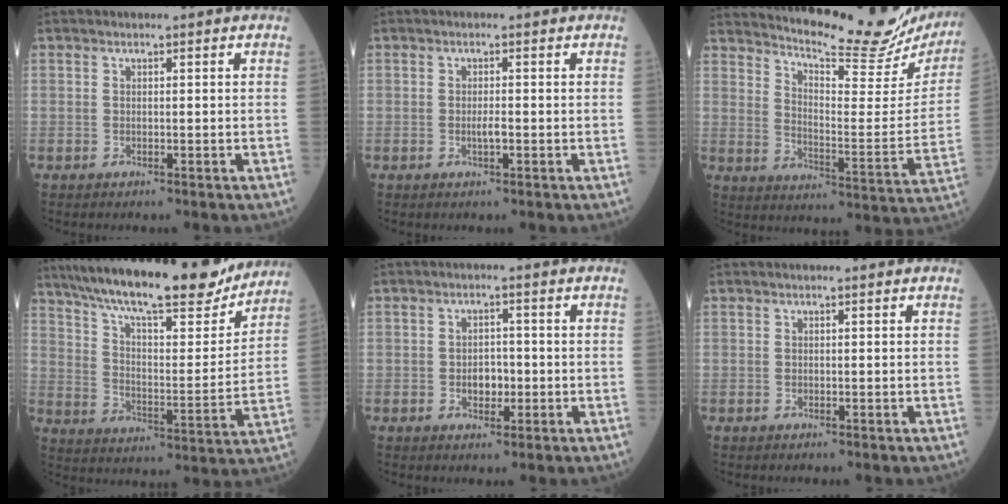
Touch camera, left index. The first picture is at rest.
{"total": 1.3, "force": [-0.3, 0.2, 1.3], "torque": [-0.026, -0.001, -0.005]}
{"total": 23.1, "force": [21.1, 2.9, 8.8], "torque": [-0.138, -0.071, 0.273]}
{"total": 25.6, "force": [21.5, 4.9, 13.0], "torque": [-0.217, 0.001, 0.313]}
{"total": 2.9, "force": [-0.6, 1.9, 2.1], "torque": [-0.031, 0.004, -0.008]}
{"total": 0.0}